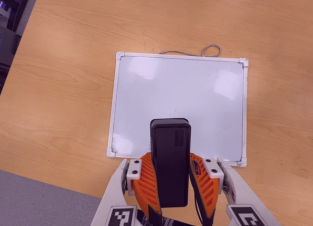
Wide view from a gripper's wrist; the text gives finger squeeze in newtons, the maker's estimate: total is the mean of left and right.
{"total": 7.8, "left": 6.8, "right": 8.7}